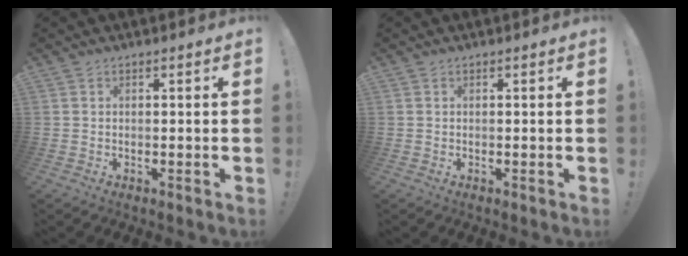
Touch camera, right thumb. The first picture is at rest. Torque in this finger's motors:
{"motor_torque": [-0.03, -0.03, -0.10, 0.13, 0.01]}